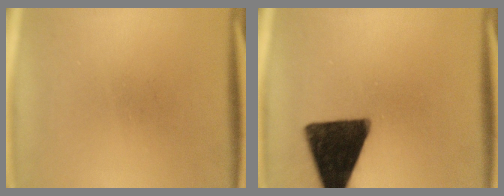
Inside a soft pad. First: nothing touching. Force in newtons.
{"total": 16.5}